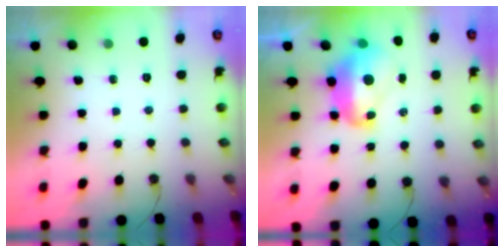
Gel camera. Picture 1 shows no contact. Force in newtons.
{"total": 5.9, "press": 5.7, "slide": 1.4}